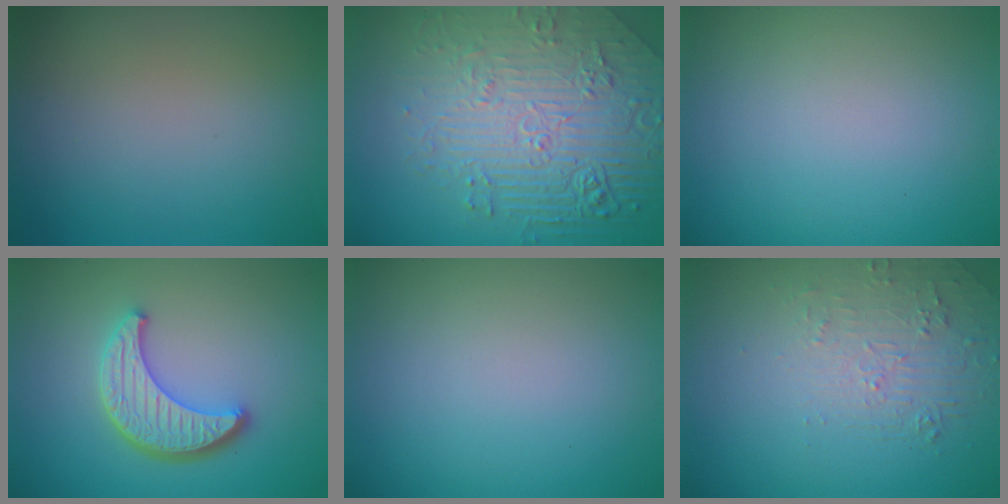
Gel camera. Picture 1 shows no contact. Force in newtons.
{"total": 8.0, "press": 6.1, "slide": 5.1}
{"total": 0.0}
{"total": 4.5, "press": 3.8, "slide": 2.5}
{"total": 0.0}
{"total": 2.1, "press": 0.9, "slide": 1.9}